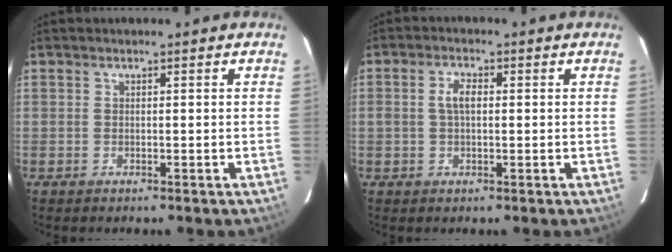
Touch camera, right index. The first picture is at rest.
{"total": 3.3, "force": [0.3, 1.6, 2.9], "torque": [-0.056, 0.008, 0.007]}